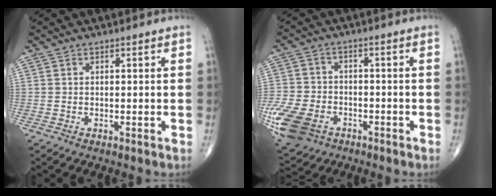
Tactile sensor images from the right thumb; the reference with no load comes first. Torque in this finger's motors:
{"motor_torque": [2.65, 2.36, 0.78, -0.92, 0.11]}